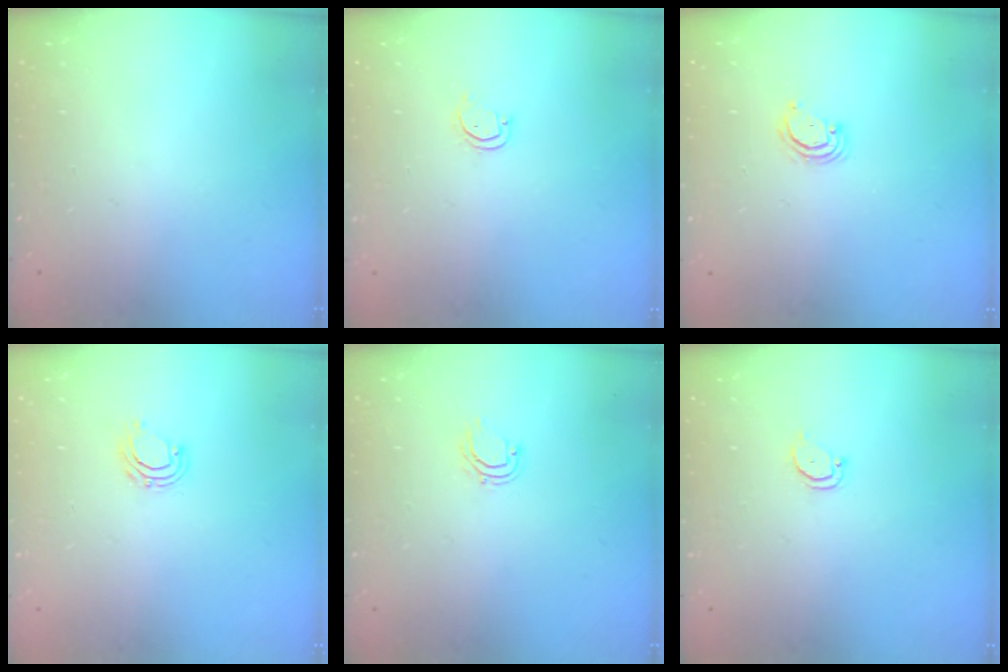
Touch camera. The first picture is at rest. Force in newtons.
{"total": 3.2, "press": 3.2, "slide": 0.2}
{"total": 2.9, "press": 2.9, "slide": 0.2}
{"total": 6.1, "press": 6.0, "slide": 1.1}
{"total": 4.8, "press": 4.7, "slide": 0.7}
{"total": 2.5, "press": 2.5, "slide": 0.3}